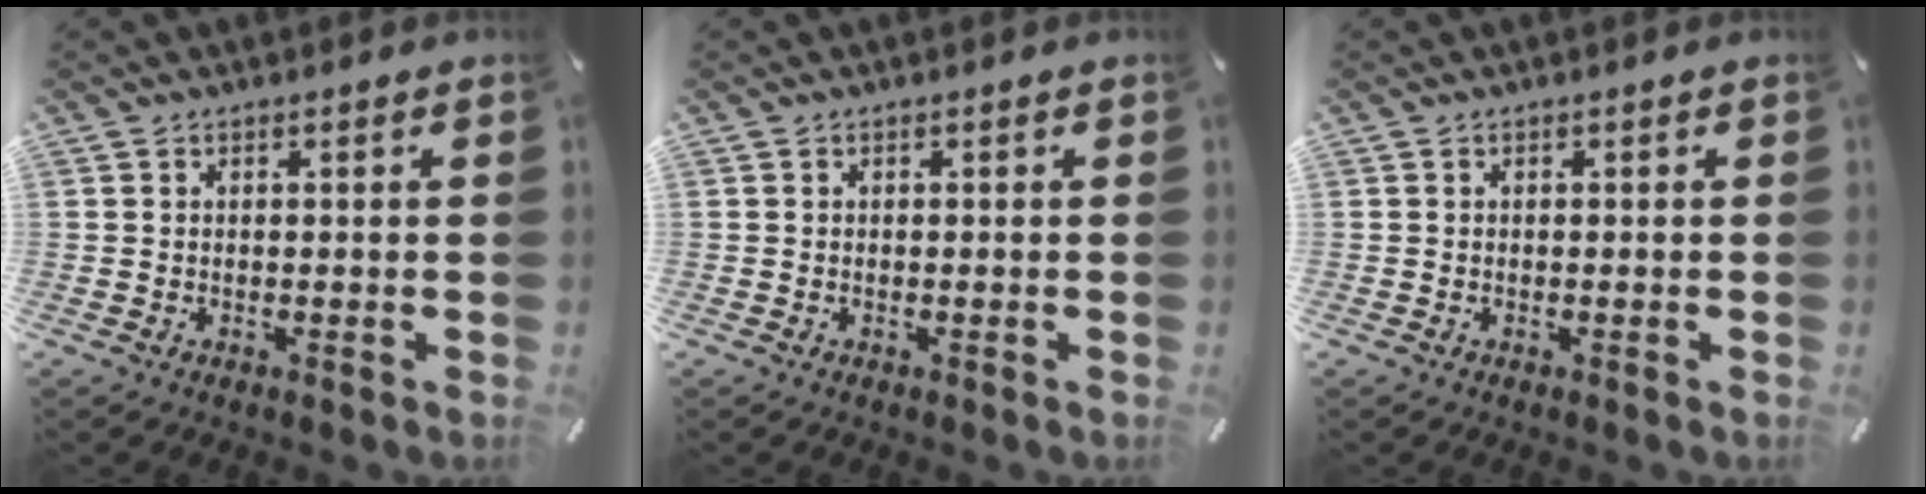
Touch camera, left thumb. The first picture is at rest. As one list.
[{"total": 0.0}, {"total": 0.0}]